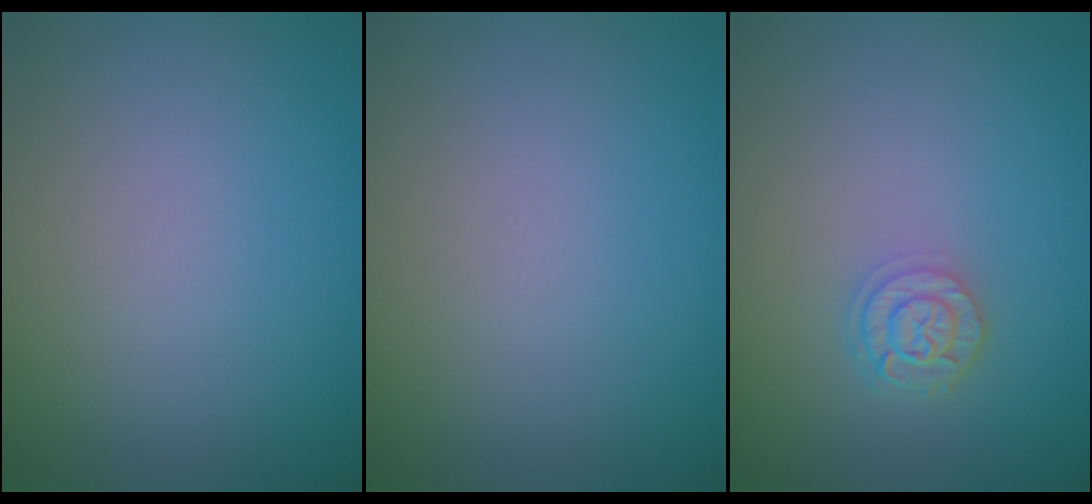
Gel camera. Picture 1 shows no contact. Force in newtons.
{"total": 0.0}
{"total": 2.5, "press": 2.0, "slide": 1.4}